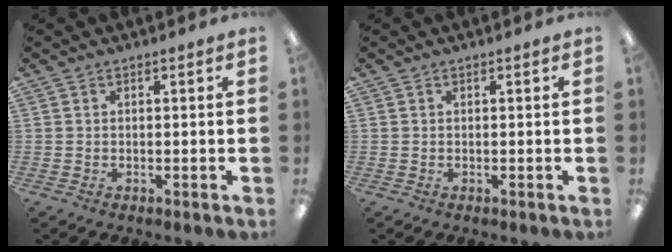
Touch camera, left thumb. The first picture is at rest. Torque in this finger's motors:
{"motor_torque": [-0.04, -0.01, -0.26, 0.09, 0.00]}